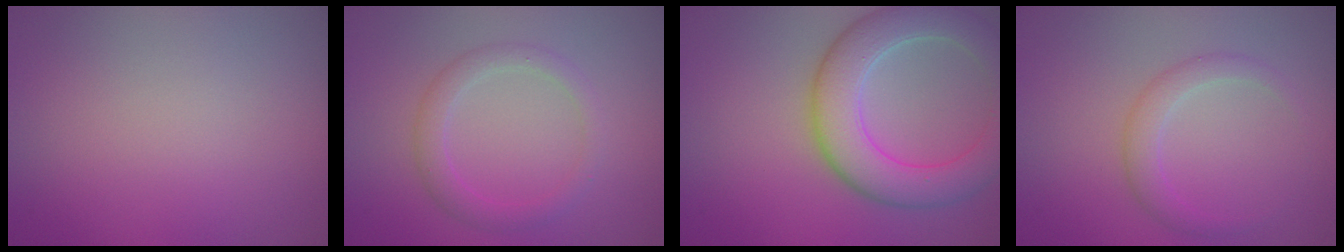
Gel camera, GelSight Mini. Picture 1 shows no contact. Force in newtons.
{"total": 2.2, "press": 2.2, "slide": 0.1}
{"total": 7.0, "press": 6.9, "slide": 0.3}
{"total": 2.0, "press": 2.0, "slide": 0.0}